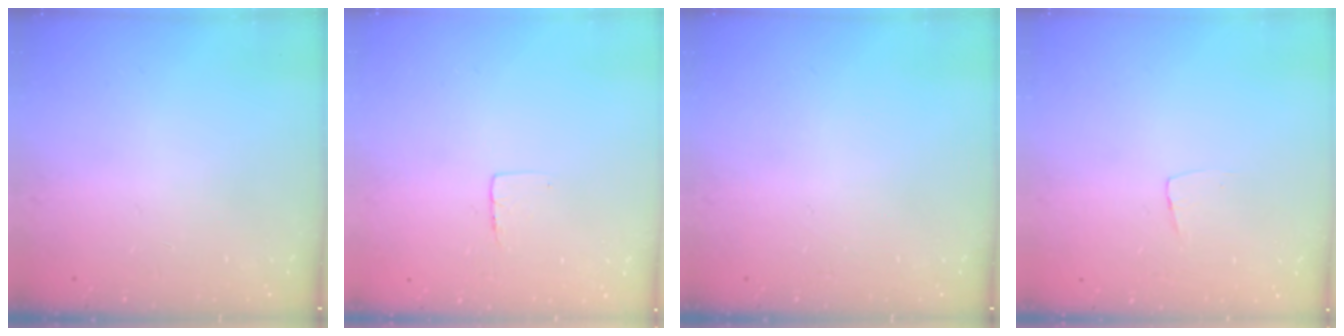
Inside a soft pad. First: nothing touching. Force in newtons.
{"total": 3.5, "press": 3.5, "slide": 0.3}
{"total": 0.0}
{"total": 3.3, "press": 3.3, "slide": 0.2}